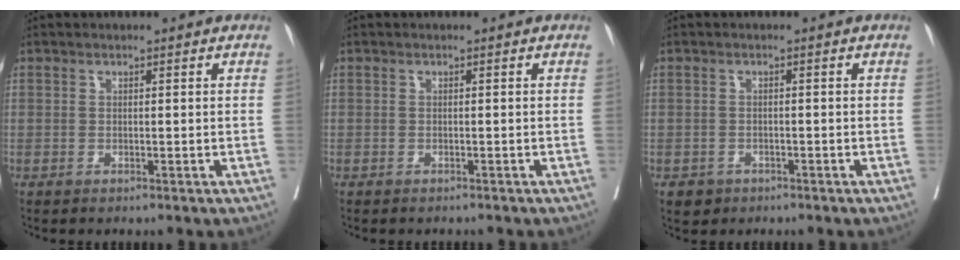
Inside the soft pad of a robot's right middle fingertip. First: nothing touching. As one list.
[{"total": 1.1, "force": [-1.0, 0.3, 0.2], "torque": [-0.012, -0.004, -0.013]}, {"total": 1.6, "force": [-0.7, 1.4, 0.1], "torque": [-0.007, 0.005, -0.008]}]